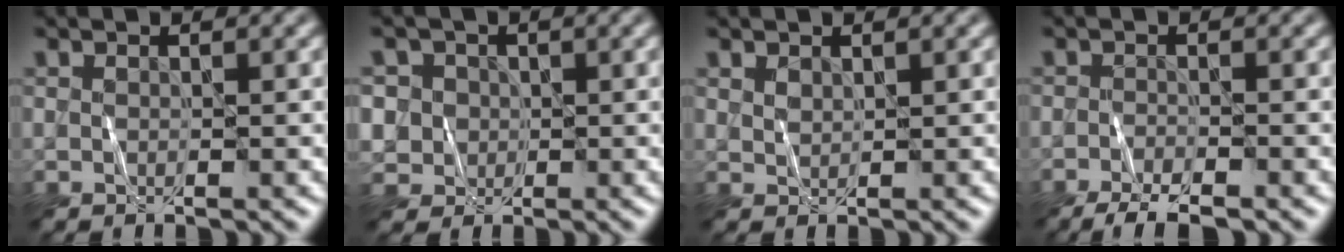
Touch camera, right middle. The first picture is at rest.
{"total": 4.2, "force": [0.8, 4.0, 1.1], "torque": [-0.016, 0.026, 0.009]}
{"total": 1.0, "force": [0.9, 0.3, 0.2], "torque": [-0.008, 0.001, 0.020]}
{"total": 4.1, "force": [-3.2, 0.8, 2.4], "torque": [-0.045, -0.010, -0.061]}